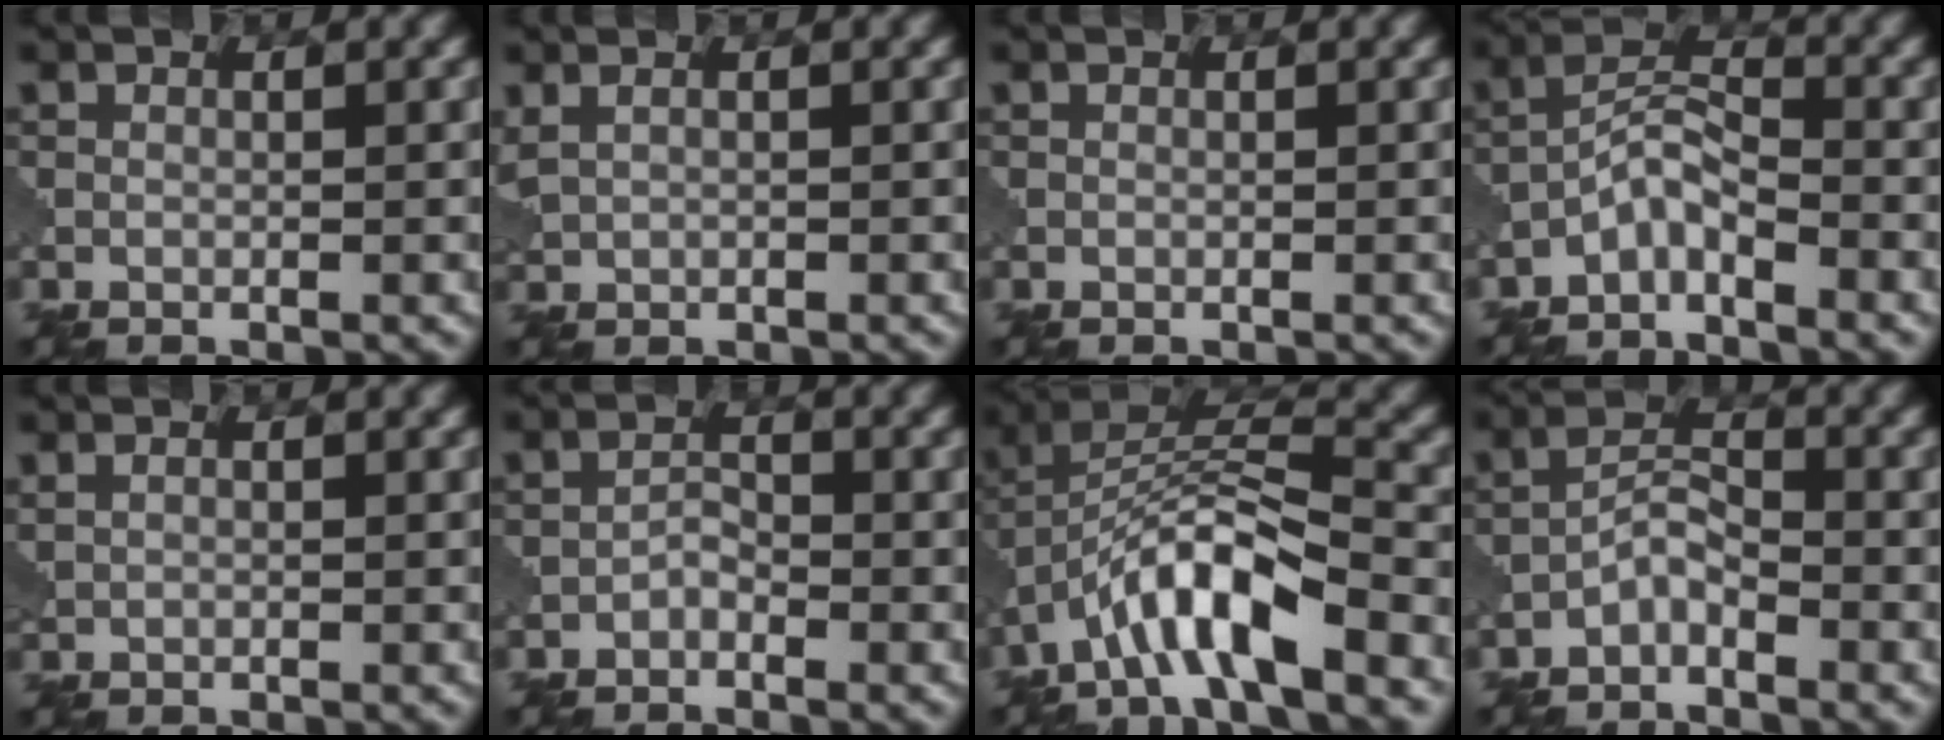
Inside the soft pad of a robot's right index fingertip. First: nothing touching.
{"total": 1.5, "force": [0.9, 0.7, 1.0], "torque": [-0.024, 0.004, 0.022]}
{"total": 0.0}
{"total": 3.1, "force": [-2.3, 0.8, 1.9], "torque": [-0.039, 0.014, -0.053]}
{"total": 0.7, "force": [0.4, 0.4, 0.4], "torque": [-0.009, 0.001, 0.011]}
{"total": 1.2, "force": [-0.9, 0.5, 0.7], "torque": [-0.012, 0.007, -0.019]}
{"total": 7.9, "force": [-4.4, 1.9, 6.3], "torque": [-0.111, 0.017, -0.088]}
{"total": 2.2, "force": [-1.6, 0.6, 1.3], "torque": [-0.023, 0.012, -0.037]}